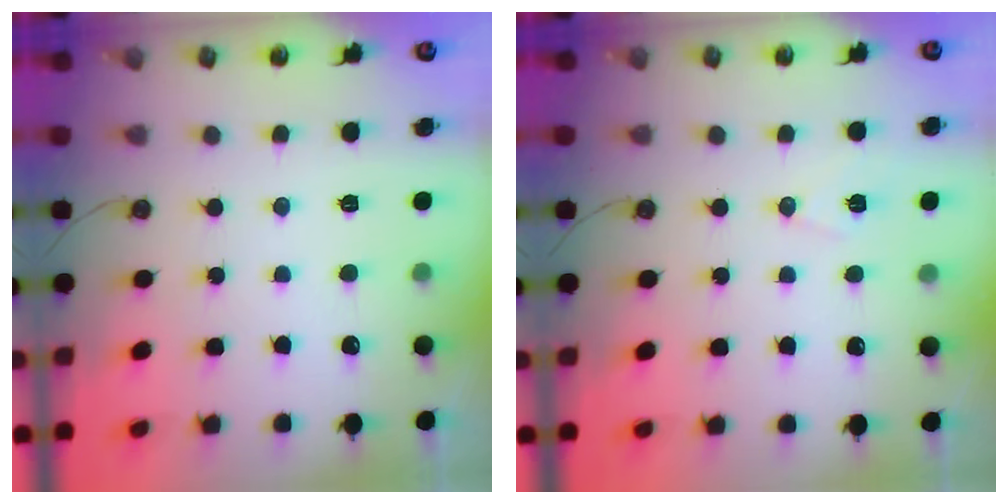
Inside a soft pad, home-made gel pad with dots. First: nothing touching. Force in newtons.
{"total": 6.9, "press": 5.8, "slide": 3.7}